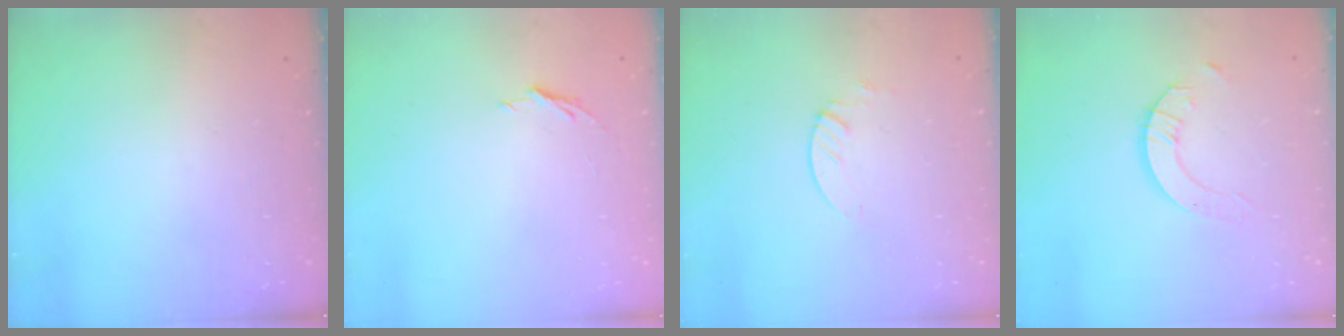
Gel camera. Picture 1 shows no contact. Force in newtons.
{"total": 3.2, "press": 3.2, "slide": 0.3}
{"total": 2.1, "press": 2.1, "slide": 0.2}
{"total": 3.5, "press": 3.4, "slide": 0.4}